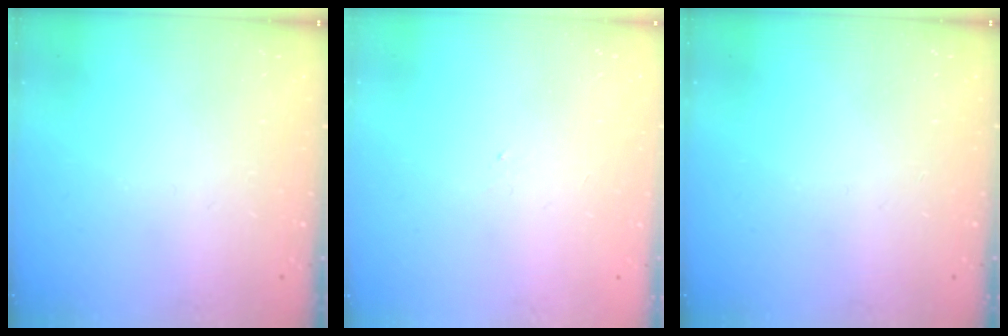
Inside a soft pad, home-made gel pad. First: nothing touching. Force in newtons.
{"total": 1.3, "press": 1.2, "slide": 0.5}
{"total": 0.0}